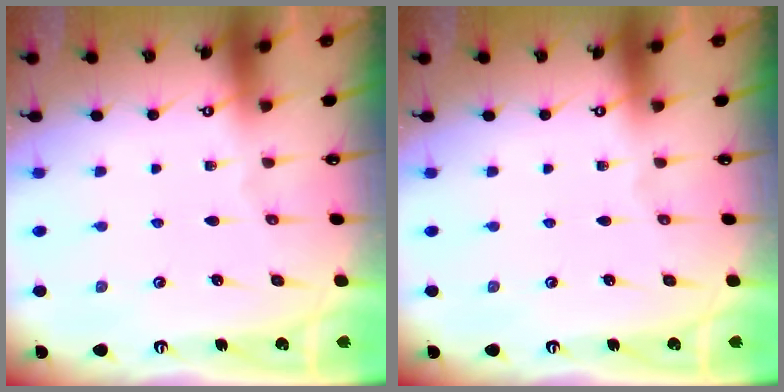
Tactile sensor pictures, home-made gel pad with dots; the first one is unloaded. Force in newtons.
{"total": 0.0}